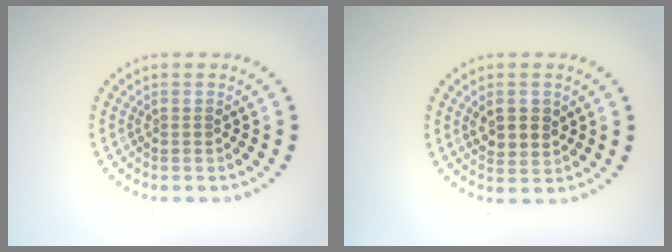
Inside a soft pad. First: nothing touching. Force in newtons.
{"total": 2.8, "press": 2.6, "slide": 0.8}